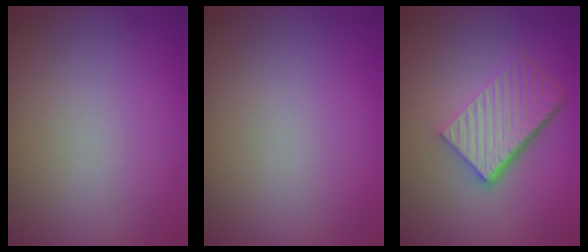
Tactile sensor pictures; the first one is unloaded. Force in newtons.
{"total": 0.0}
{"total": 6.0, "press": 4.1, "slide": 4.4}